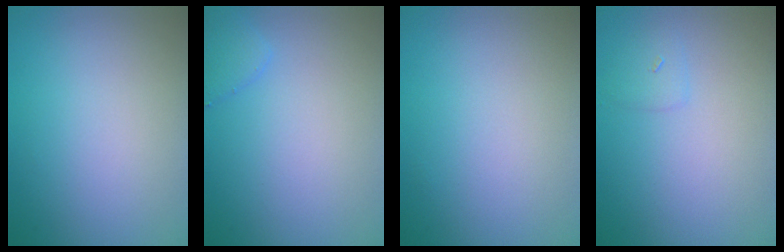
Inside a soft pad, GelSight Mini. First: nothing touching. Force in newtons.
{"total": 1.5, "press": 1.5, "slide": 0.1}
{"total": 0.0}
{"total": 0.5, "press": 0.5, "slide": 0.0}